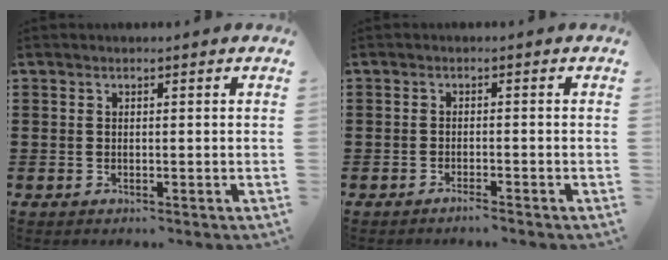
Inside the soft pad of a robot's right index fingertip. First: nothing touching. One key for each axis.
{"total": 1.2, "fx": -1.1, "fy": -0.1, "fz": 0.5, "tx": -0.009, "ty": -0.001, "tz": -0.021}